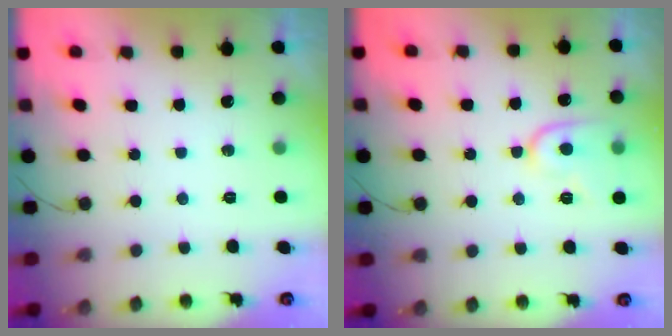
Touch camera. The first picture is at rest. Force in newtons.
{"total": 9.8, "press": 9.8, "slide": 0.8}